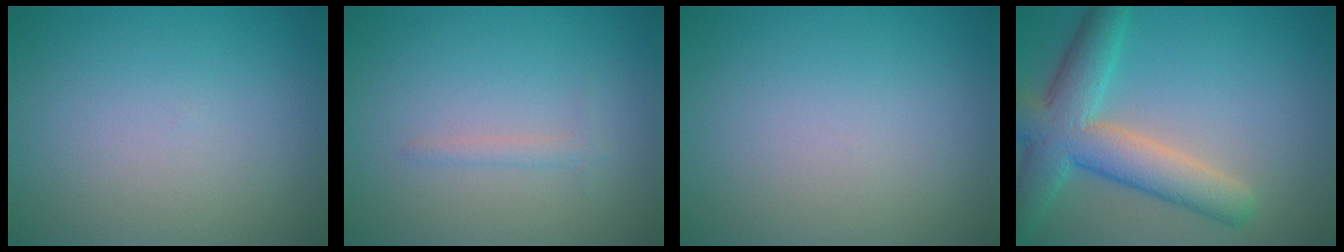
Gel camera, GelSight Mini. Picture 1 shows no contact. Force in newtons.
{"total": 0.9, "press": 0.9, "slide": 0.0}
{"total": 0.0}
{"total": 7.0, "press": 7.0, "slide": 0.2}